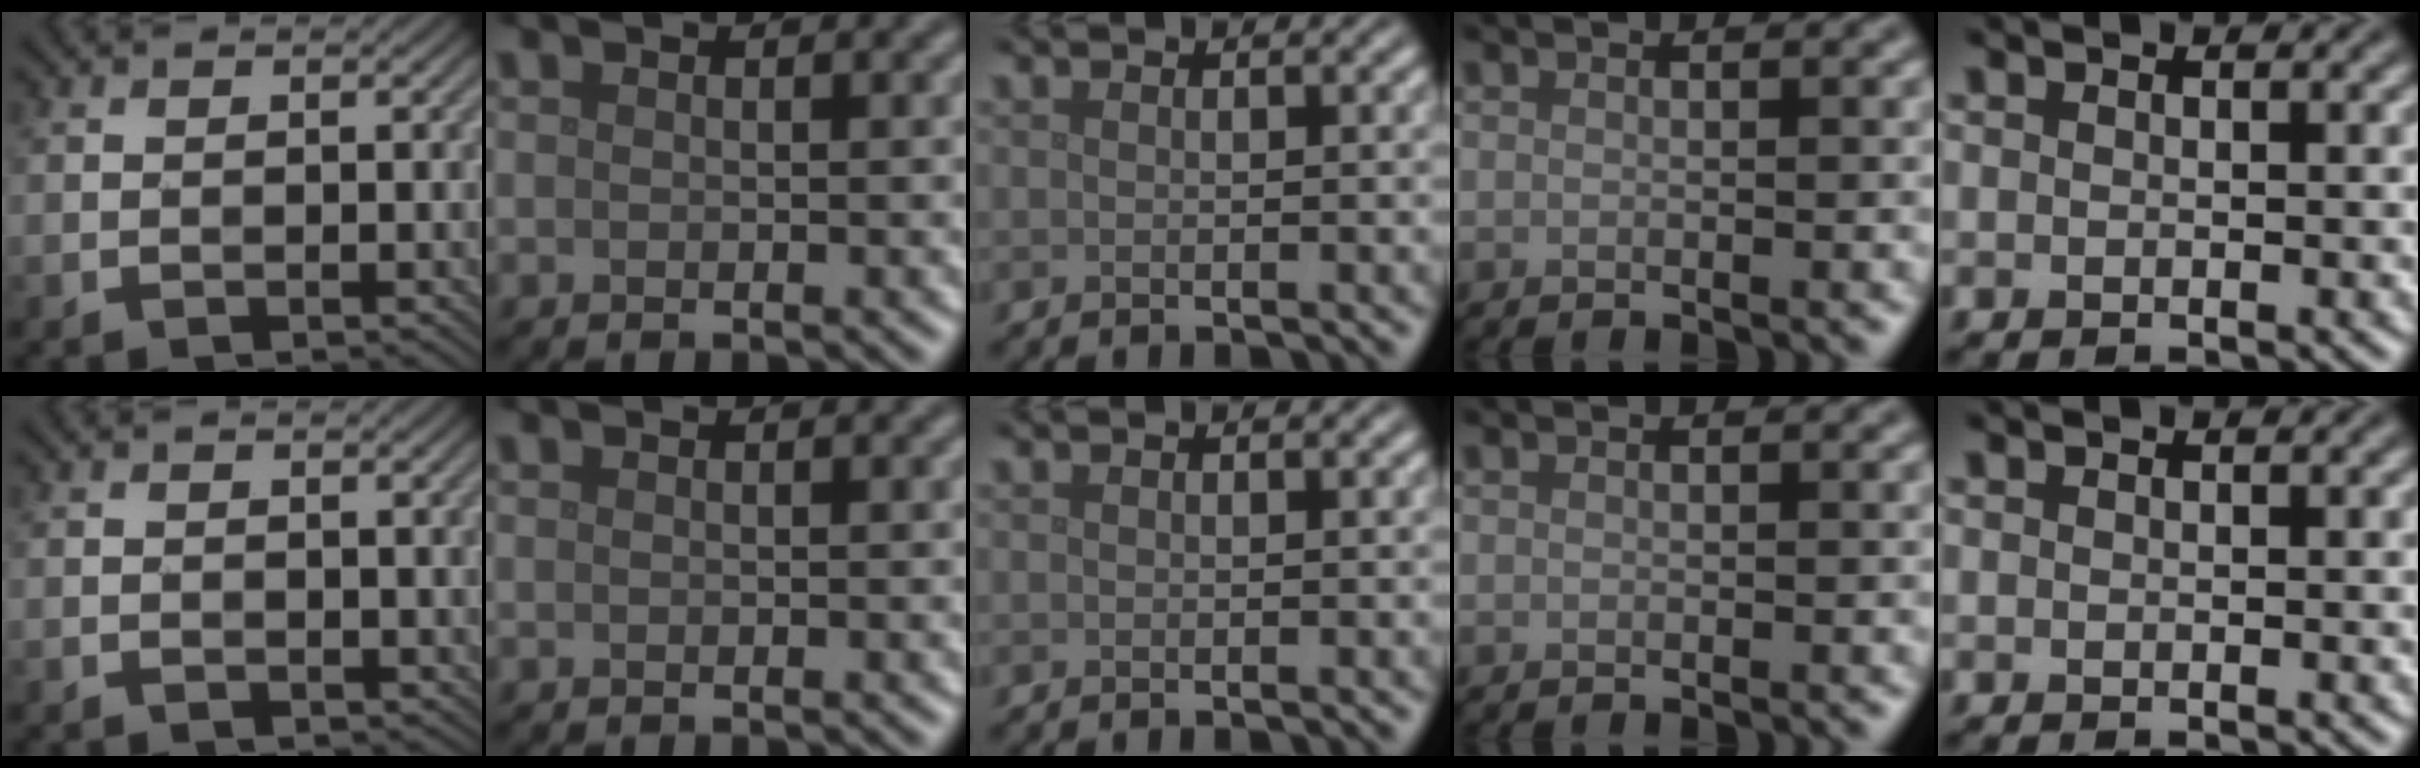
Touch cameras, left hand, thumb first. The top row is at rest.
{"thumb": {"total": 0.8, "force": [0.5, 0.6, 0.2], "torque": [-0.006, -0.005, 0.012]}}